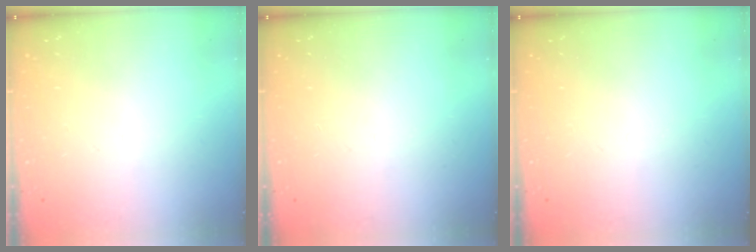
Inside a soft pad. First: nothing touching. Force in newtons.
{"total": 0.0}
{"total": 0.0}